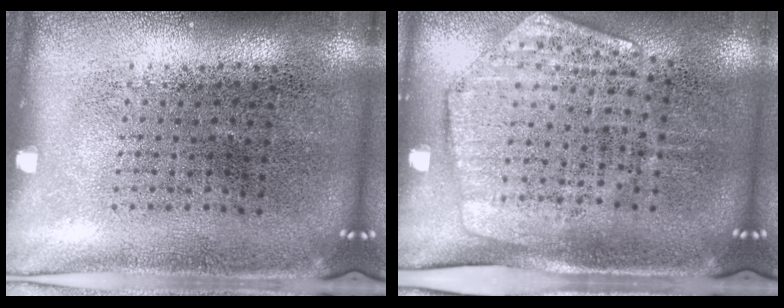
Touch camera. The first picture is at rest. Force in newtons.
{"total": 1.9, "press": 1.6, "slide": 1.0}